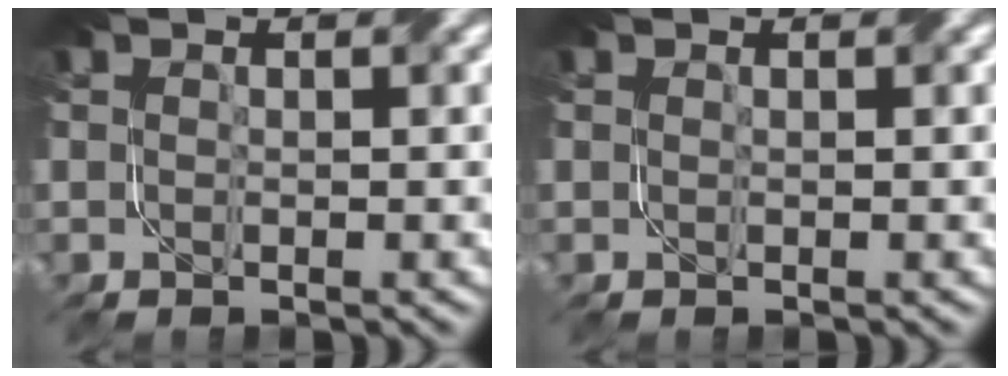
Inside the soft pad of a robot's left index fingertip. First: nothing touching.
{"total": 0.0}